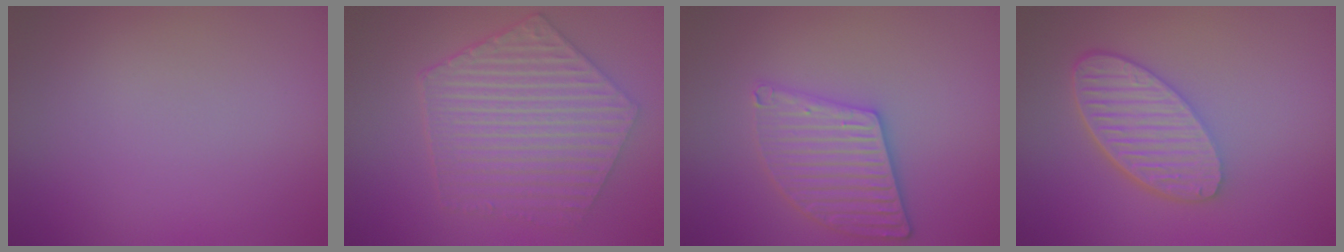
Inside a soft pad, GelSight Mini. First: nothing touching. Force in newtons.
{"total": 6.5, "press": 5.0, "slide": 4.1}
{"total": 3.7, "press": 3.3, "slide": 1.7}
{"total": 5.7, "press": 4.3, "slide": 3.8}